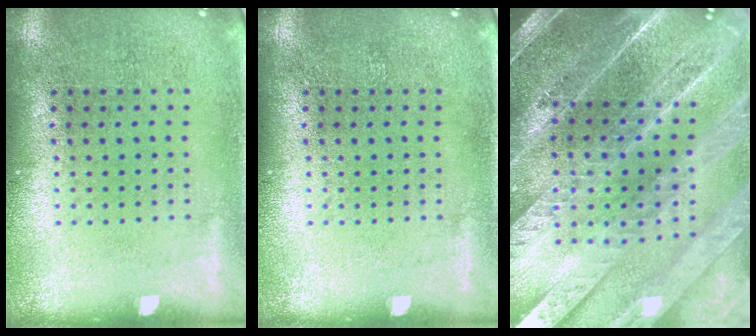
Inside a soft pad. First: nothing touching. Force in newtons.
{"total": 0.0}
{"total": 5.1, "press": 4.4, "slide": 2.6}